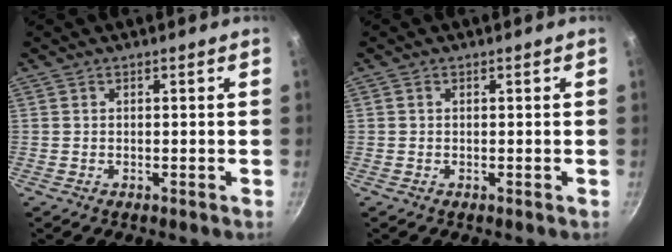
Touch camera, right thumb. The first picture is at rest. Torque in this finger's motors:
{"motor_torque": [-0.39, 0.12, -0.20, 0.07, -0.03]}